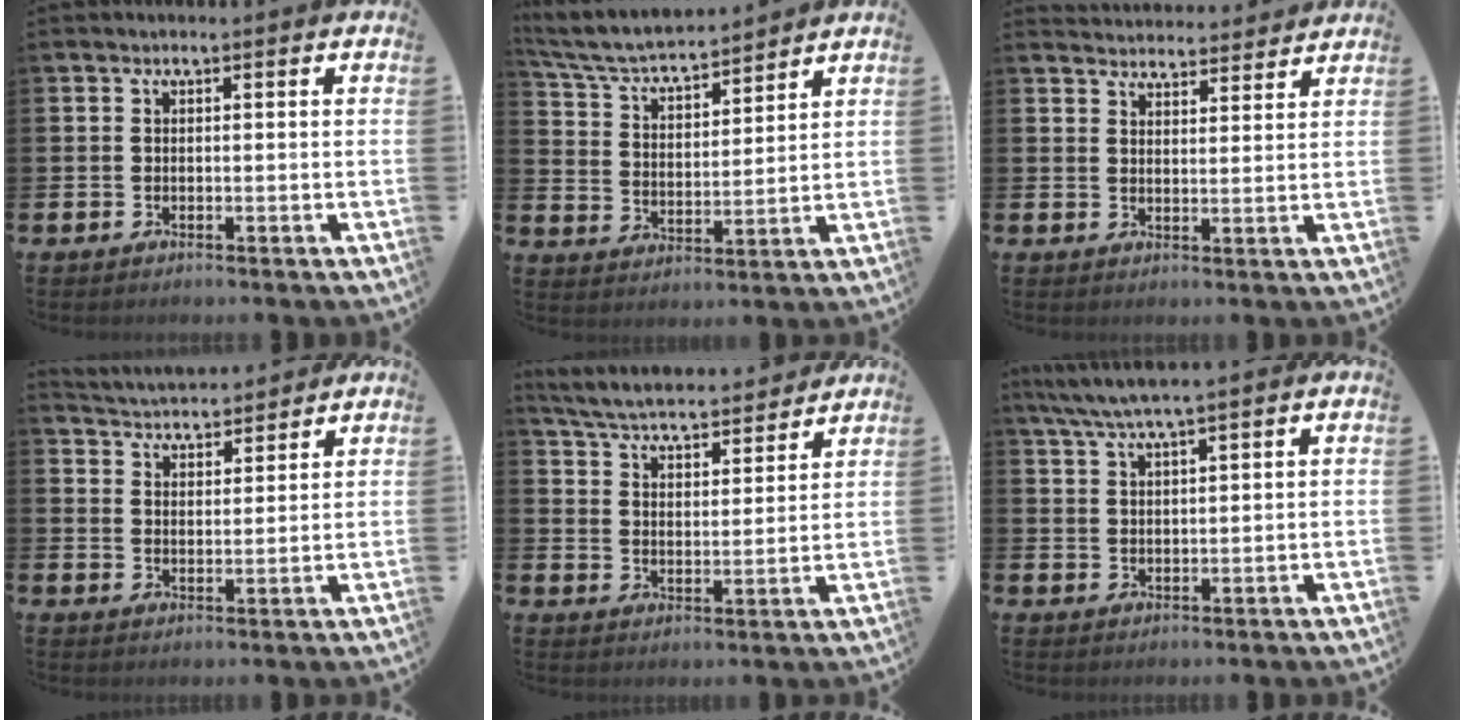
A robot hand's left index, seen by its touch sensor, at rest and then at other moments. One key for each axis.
{"total": 6.0, "fx": 5.6, "fy": 1.1, "fz": 1.8, "tx": -0.065, "ty": -0.041, "tz": 0.094}
{"total": 3.9, "fx": 3.8, "fy": 0.6, "fz": -0.3, "tx": 0.004, "ty": -0.029, "tz": 0.067}
{"total": 4.4, "fx": 4.3, "fy": 0.6, "fz": -0.3, "tx": -0.015, "ty": -0.028, "tz": 0.078}
{"total": 5.4, "fx": 5.3, "fy": 0.7, "fz": 1.1, "tx": -0.043, "ty": -0.045, "tz": 0.086}
{"total": 4.7, "fx": 4.2, "fy": -0.2, "fz": 2.0, "tx": -0.054, "ty": -0.011, "tz": 0.076}